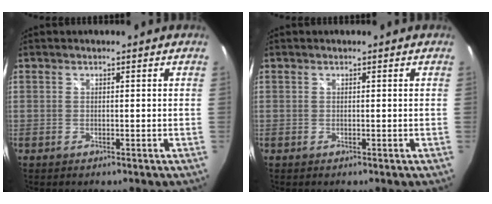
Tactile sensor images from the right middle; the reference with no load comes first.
{"total": 0.0}